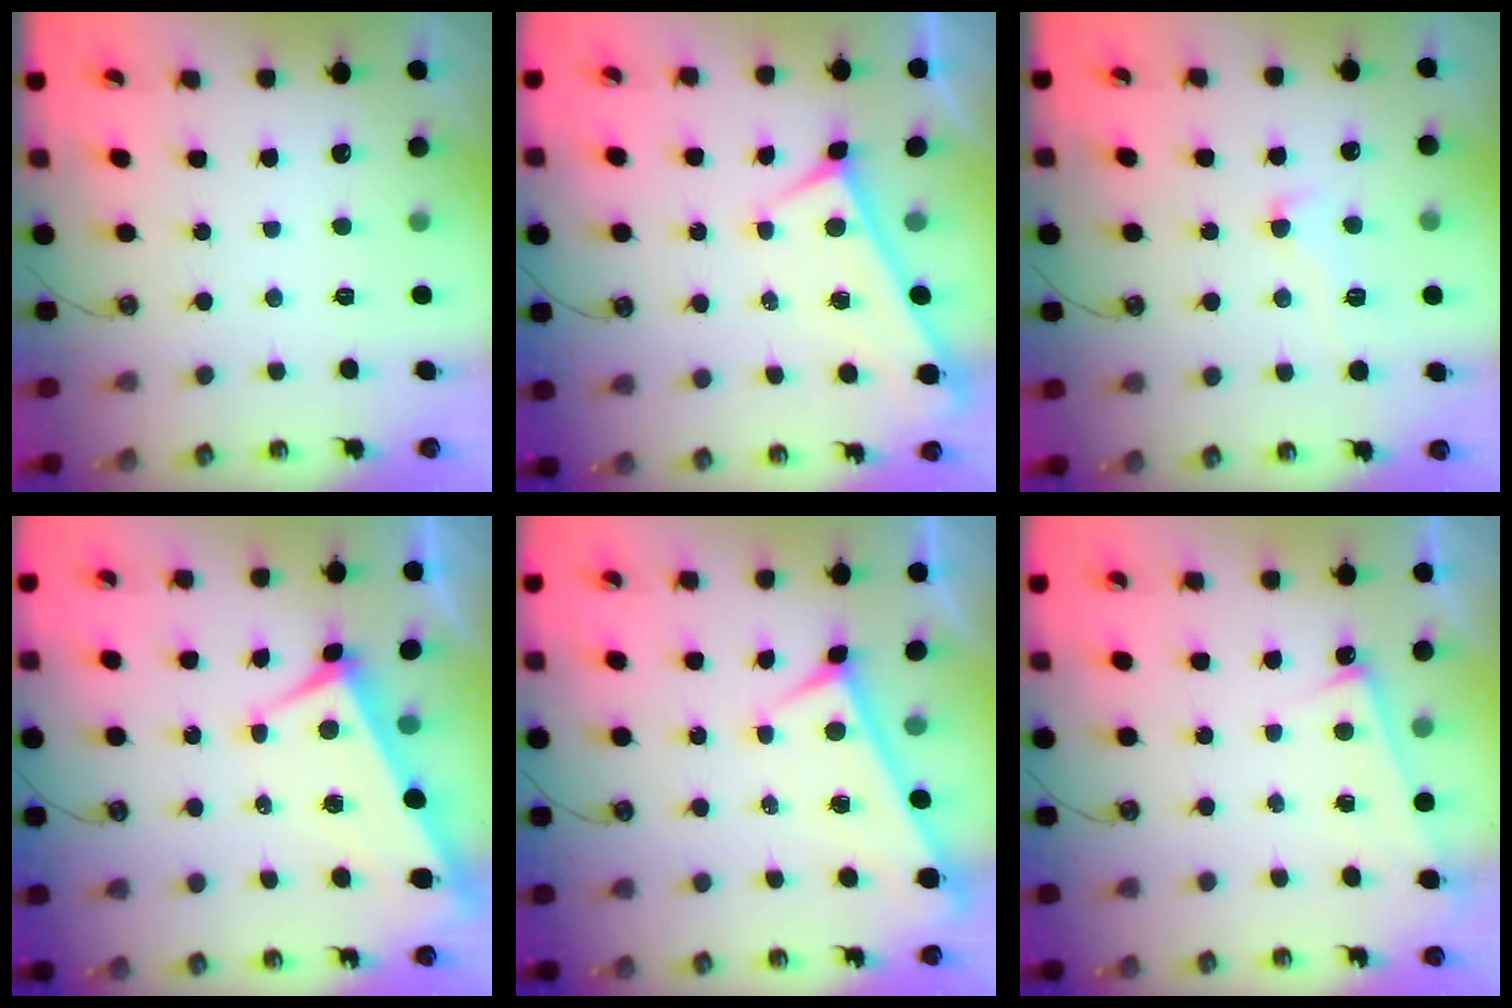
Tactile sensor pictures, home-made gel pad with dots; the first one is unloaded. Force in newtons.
{"total": 0.0}
{"total": 1.8, "press": 1.3, "slide": 1.2}
{"total": 2.2, "press": 1.9, "slide": 1.0}
{"total": 0.0}
{"total": 2.5, "press": 2.5, "slide": 0.4}